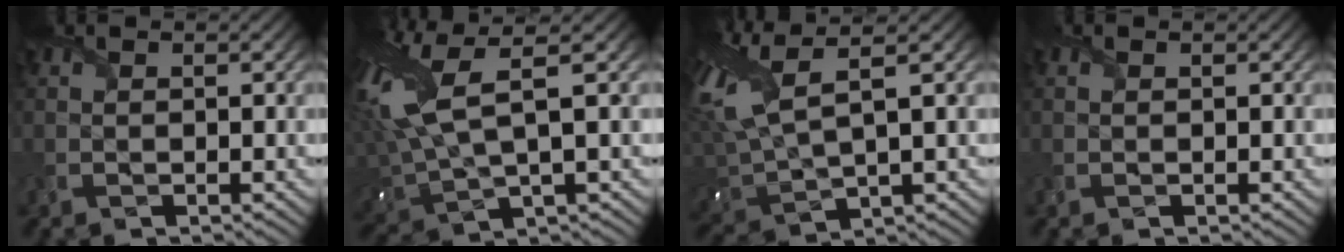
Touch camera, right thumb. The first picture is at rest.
{"total": 13.4, "force": [4.3, 4.8, 11.8], "torque": [-0.301, 0.012, 0.086]}
{"total": 11.8, "force": [4.3, 4.3, 10.1], "torque": [-0.275, 0.019, 0.088]}
{"total": 0.0}